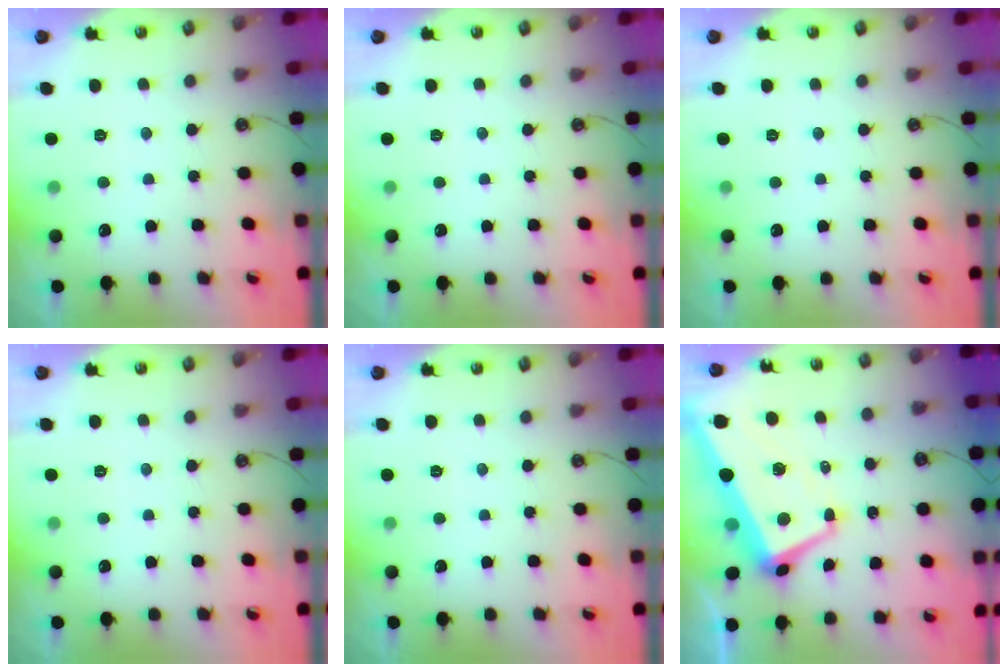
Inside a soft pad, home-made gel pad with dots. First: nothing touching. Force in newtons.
{"total": 0.0}
{"total": 0.0}
{"total": 0.0}
{"total": 0.0}
{"total": 4.6, "press": 4.3, "slide": 1.5}